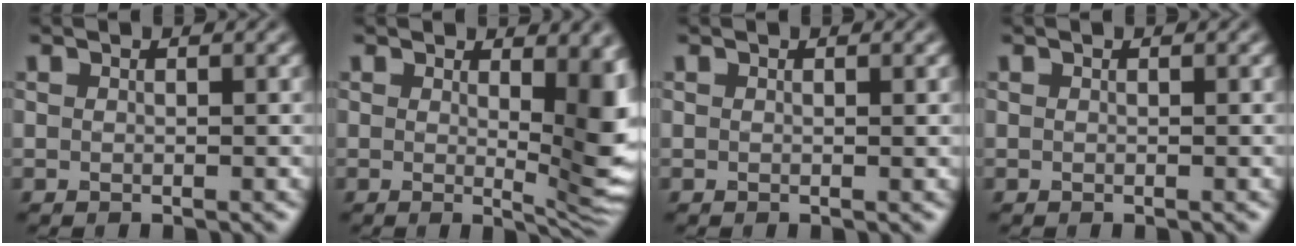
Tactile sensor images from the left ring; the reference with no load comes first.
{"total": 8.9, "force": [1.4, 3.5, 8.0], "torque": [-0.073, -0.011, 0.026]}
{"total": 0.0}
{"total": 0.0}